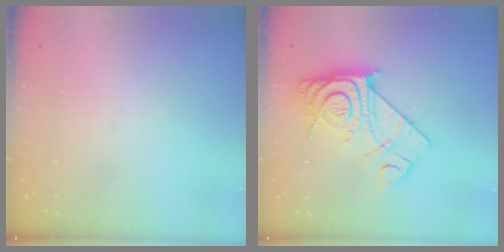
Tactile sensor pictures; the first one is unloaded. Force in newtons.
{"total": 17.2, "press": 17.1, "slide": 1.3}